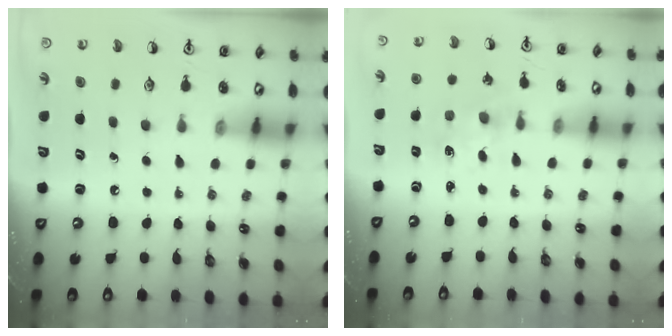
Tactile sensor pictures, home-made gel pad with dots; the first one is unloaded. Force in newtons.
{"total": 1.2, "press": 1.2, "slide": 0.3}